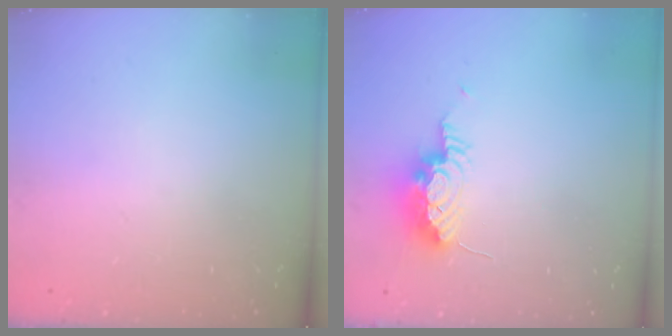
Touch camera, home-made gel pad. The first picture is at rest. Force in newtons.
{"total": 15.5, "press": 10.9, "slide": 11.0}